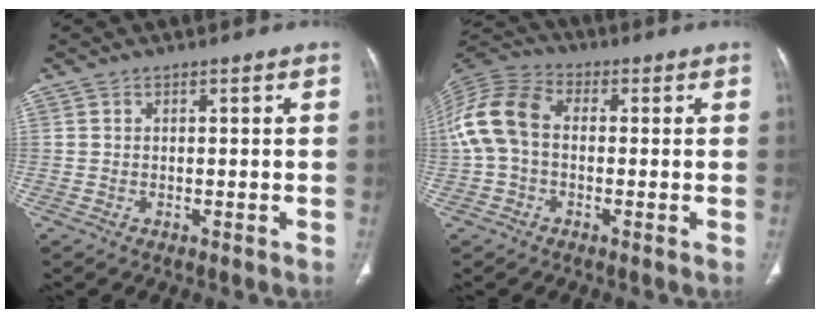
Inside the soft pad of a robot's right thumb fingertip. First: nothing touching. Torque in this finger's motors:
{"motor_torque": [0.22, 0.26, 0.32, -0.31, 0.51]}